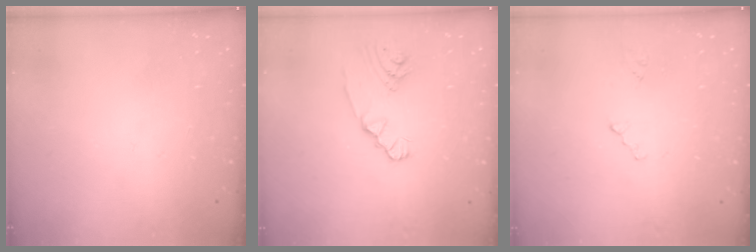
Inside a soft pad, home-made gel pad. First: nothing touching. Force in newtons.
{"total": 5.2, "press": 5.1, "slide": 0.1}
{"total": 0.7, "press": 0.6, "slide": 0.2}